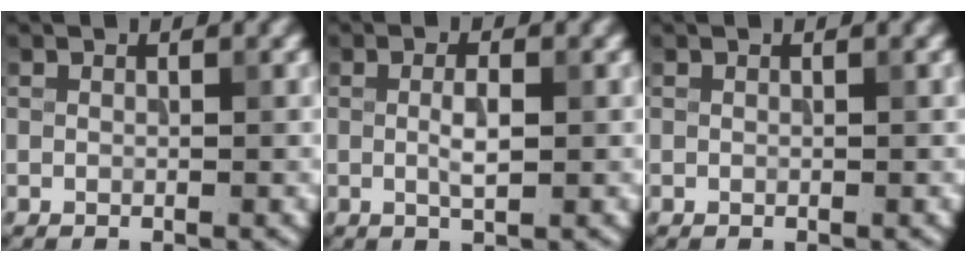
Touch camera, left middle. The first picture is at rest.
{"total": 2.1, "force": [0.1, 0.5, 2.0], "torque": [-0.040, 0.001, 0.000]}
{"total": 0.0}